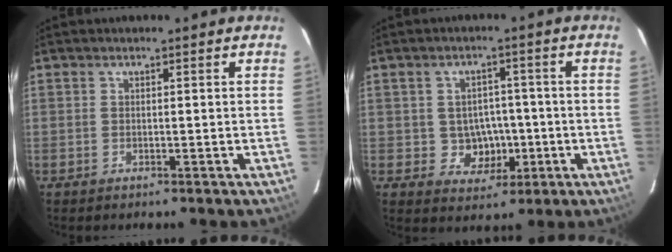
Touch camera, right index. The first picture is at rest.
{"total": 5.8, "force": [-1.1, 5.4, 1.8], "torque": [-0.043, 0.014, 0.002]}